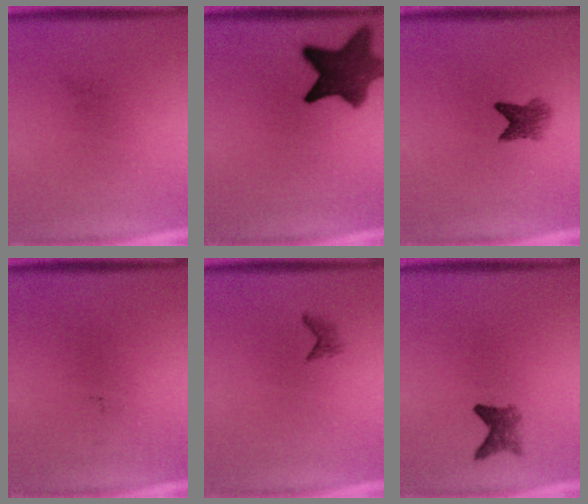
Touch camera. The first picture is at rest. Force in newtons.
{"total": 9.9}
{"total": 3.5}
{"total": 0.0}
{"total": 1.0}
{"total": 2.7}